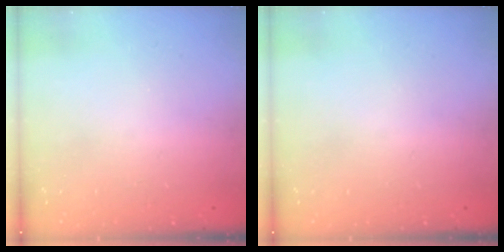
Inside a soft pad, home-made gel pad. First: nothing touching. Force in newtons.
{"total": 0.0}